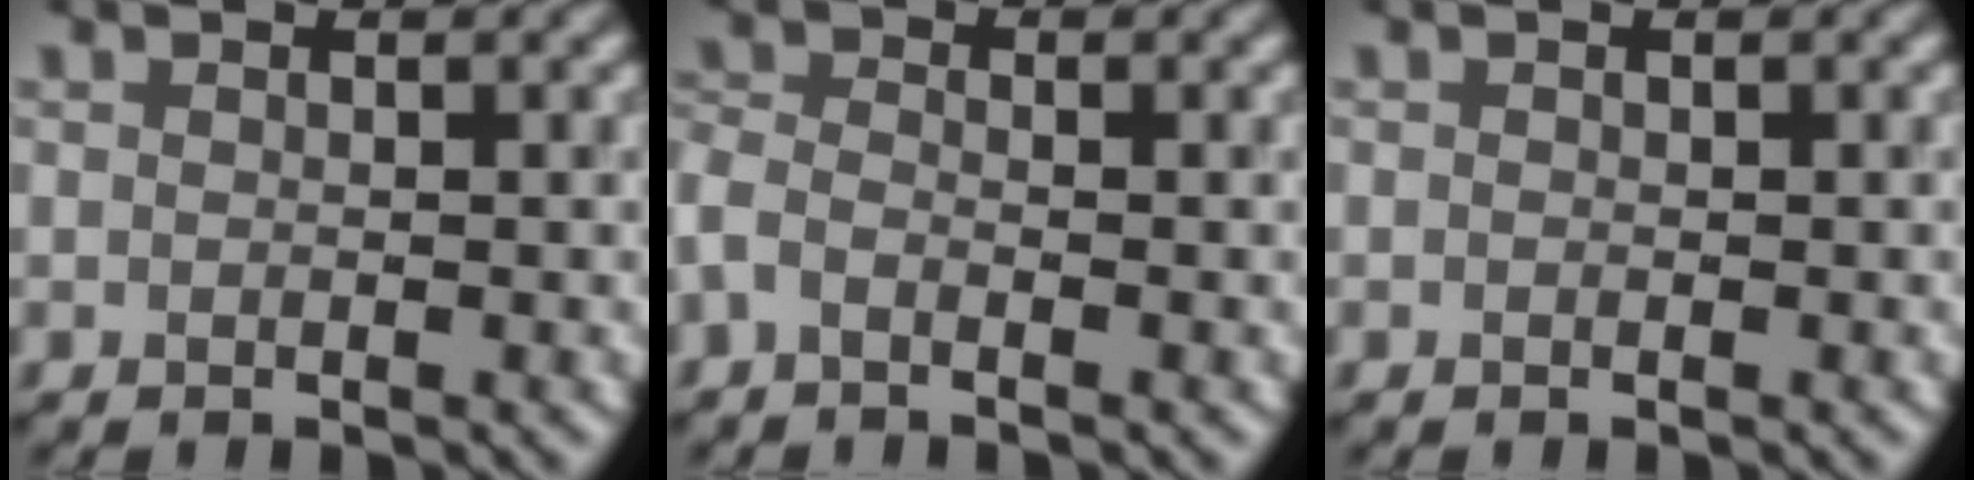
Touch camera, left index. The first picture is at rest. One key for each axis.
{"total": 2.1, "fx": -1.3, "fy": 1.1, "fz": 1.3, "tx": -0.033, "ty": 0.000, "tz": -0.041}
{"total": 0.0}